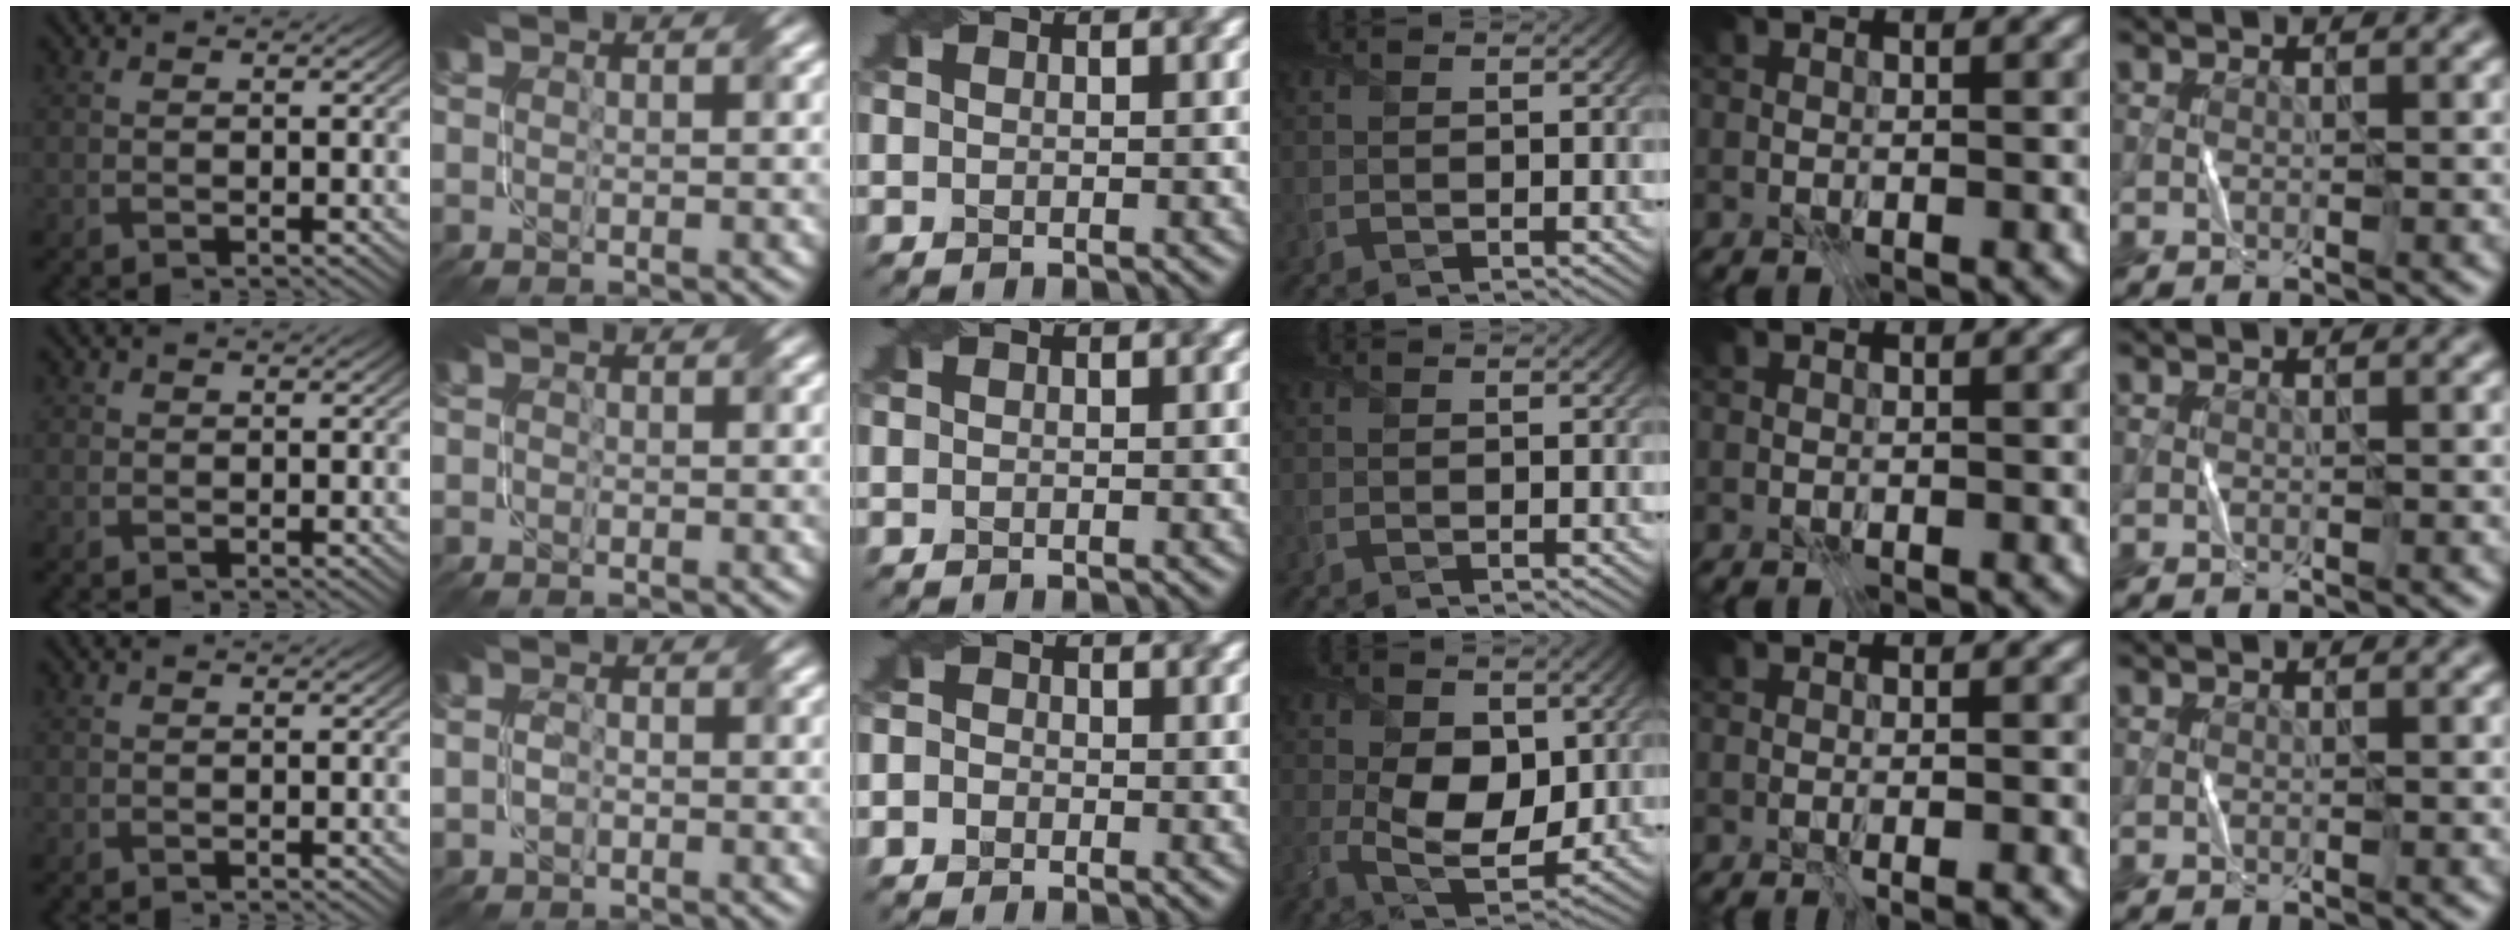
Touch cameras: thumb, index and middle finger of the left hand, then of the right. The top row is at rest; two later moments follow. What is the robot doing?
{"motion": "fold", "object": "paper"}